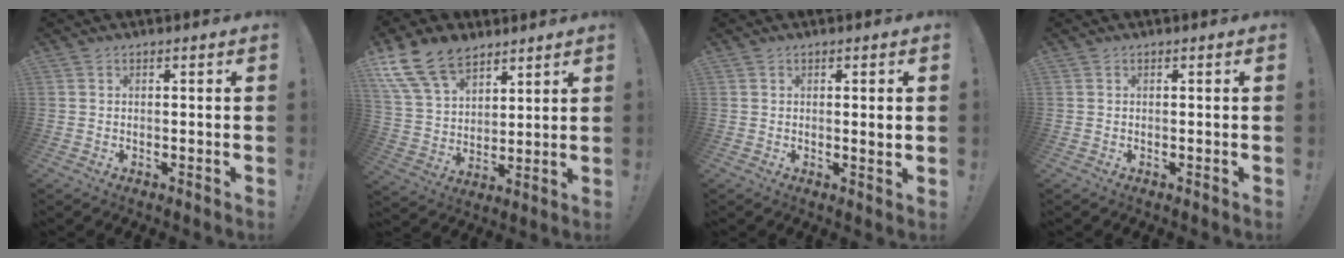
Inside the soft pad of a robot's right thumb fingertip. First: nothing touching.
{"total": 16.0, "force": [10.8, 9.4, 7.2], "torque": [-0.139, -0.058, 0.209]}
{"total": 1.9, "force": [0.3, -0.3, 1.9], "torque": [-0.028, -0.004, 0.001]}
{"total": 0.0}